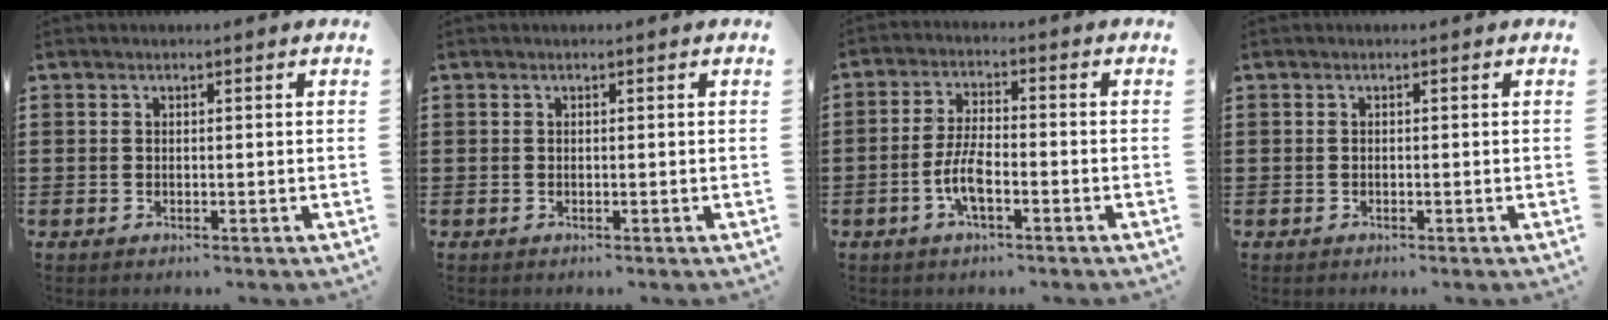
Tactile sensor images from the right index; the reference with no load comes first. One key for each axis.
{"total": 0.0}
{"total": 5.6, "fx": -2.2, "fy": 1.7, "fz": 4.9, "tx": -0.116, "ty": -0.006, "tz": -0.049}
{"total": 0.0}